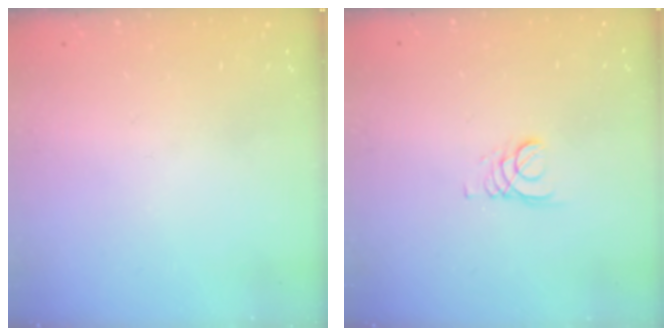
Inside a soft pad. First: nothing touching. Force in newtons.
{"total": 2.1, "press": 2.1, "slide": 0.1}